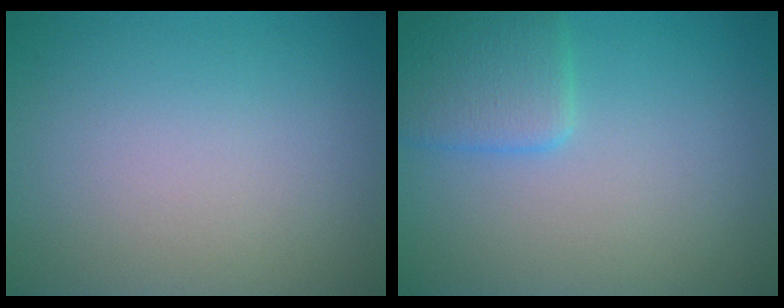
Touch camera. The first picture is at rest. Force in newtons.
{"total": 2.9, "press": 2.9, "slide": 0.2}